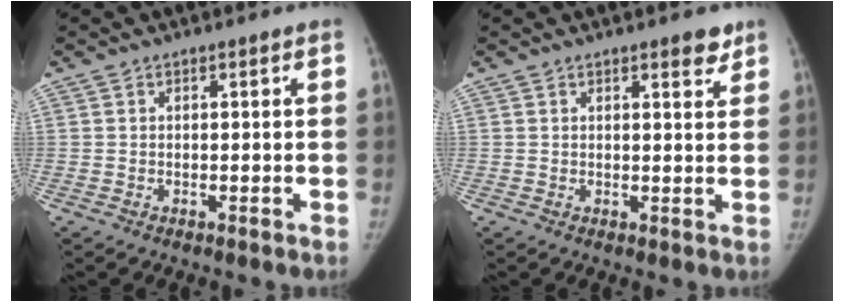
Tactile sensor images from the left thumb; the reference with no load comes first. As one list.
[{"total": 2.2, "force": [1.7, 0.7, 1.2], "torque": [-0.009, -0.011, 0.021]}]